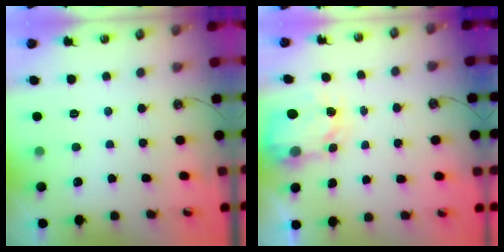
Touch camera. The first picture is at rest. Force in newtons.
{"total": 4.4, "press": 4.4, "slide": 0.2}